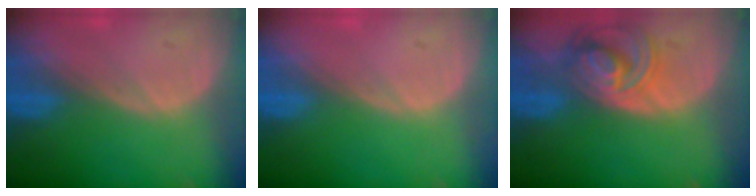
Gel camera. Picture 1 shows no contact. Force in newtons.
{"total": 0.0}
{"total": 8.1, "press": 7.0, "slide": 4.1}